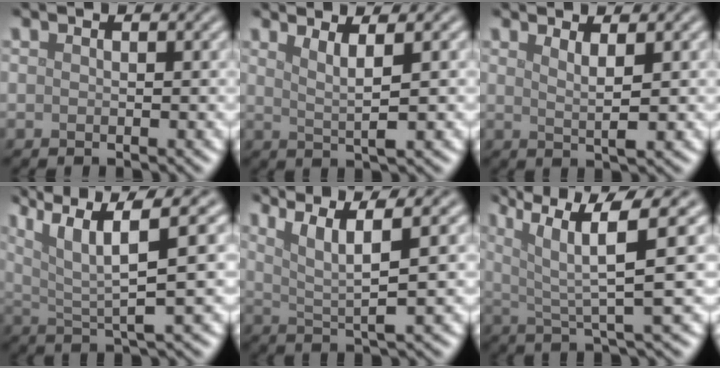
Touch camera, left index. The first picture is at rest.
{"total": 2.5, "force": [1.1, 0.4, 2.2], "torque": [-0.037, -0.004, 0.023]}
{"total": 2.0, "force": [0.9, 0.5, 1.7], "torque": [-0.026, -0.006, 0.014]}
{"total": 8.4, "force": [3.8, 1.8, 7.2], "torque": [-0.132, 0.015, 0.073]}
{"total": 5.0, "force": [2.4, 0.8, 4.3], "torque": [-0.077, 0.006, 0.049]}
{"total": 7.5, "force": [3.1, 1.4, 6.7], "torque": [-0.110, 0.013, 0.055]}